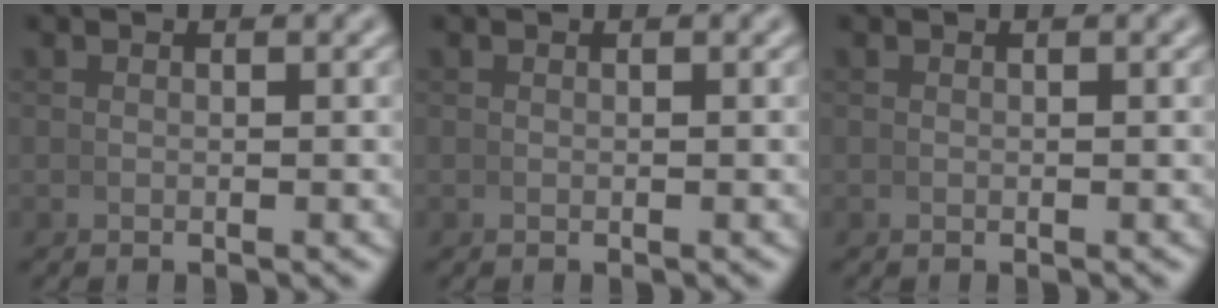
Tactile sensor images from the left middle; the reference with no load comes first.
{"total": 0.0}
{"total": 0.0}